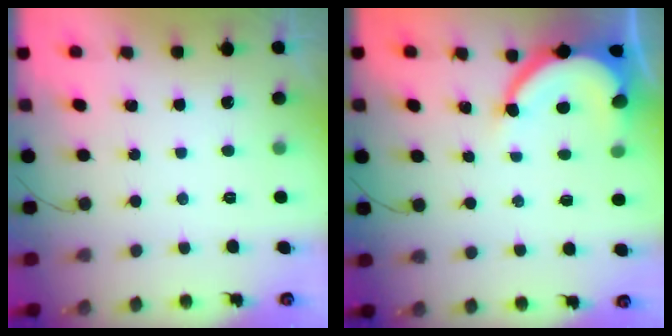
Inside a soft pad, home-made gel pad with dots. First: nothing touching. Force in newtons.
{"total": 8.7, "press": 8.7, "slide": 0.8}